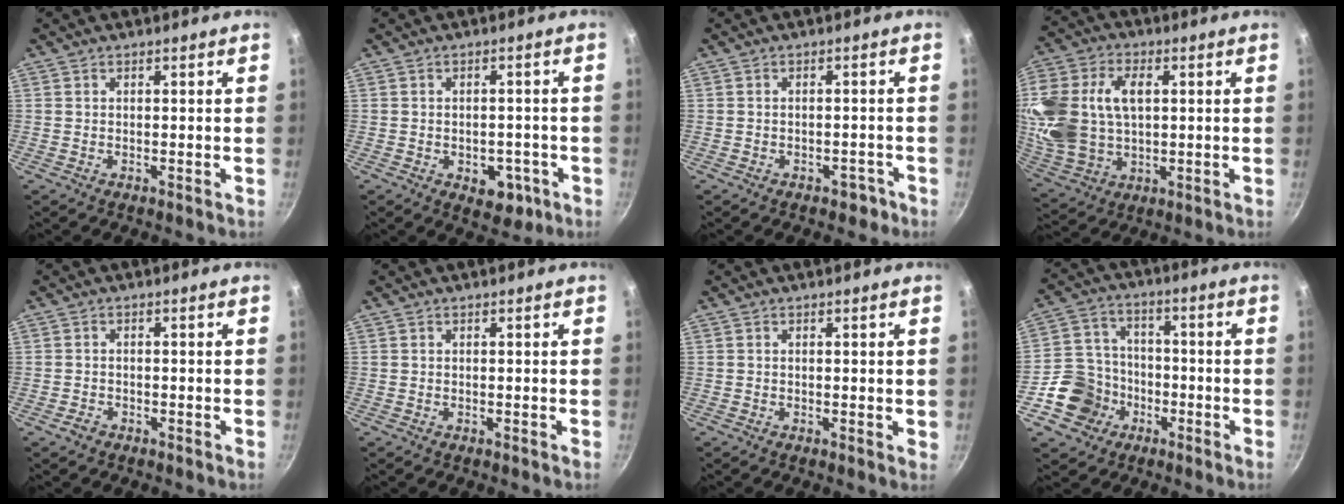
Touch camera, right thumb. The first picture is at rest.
{"total": 6.5, "force": [-2.4, 4.4, 4.2], "torque": [-0.025, 0.010, -0.022]}
{"total": 2.6, "force": [-1.7, 1.7, 1.1], "torque": [0.001, 0.024, -0.007]}
{"total": 21.0, "force": [3.5, 14.5, 14.9], "torque": [-0.330, 0.015, 0.073]}
{"total": 1.6, "force": [-1.1, 1.0, 0.5], "torque": [-0.011, 0.012, -0.019]}
{"total": 0.0}
{"total": 0.9, "force": [0.1, 0.4, 0.8], "torque": [-0.008, -0.001, 0.001]}
{"total": 11.2, "force": [-4.6, 9.6, 3.4], "torque": [-0.037, 0.043, -0.090]}